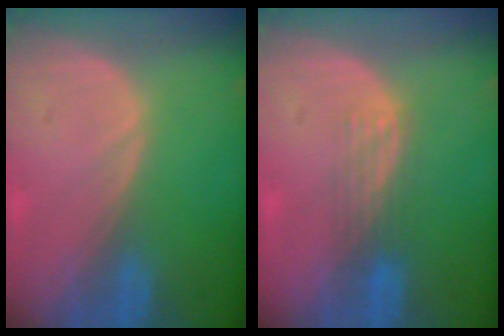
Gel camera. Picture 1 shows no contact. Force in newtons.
{"total": 2.9, "press": 2.7, "slide": 1.1}